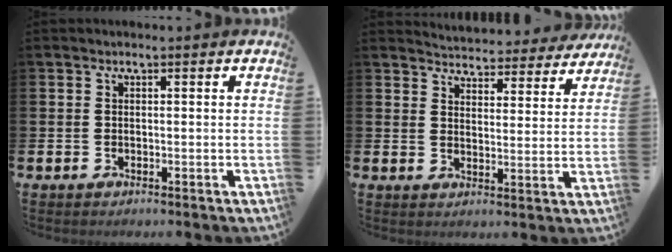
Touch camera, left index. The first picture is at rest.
{"total": 4.8, "force": [4.8, 0.7, -0.1], "torque": [-0.006, -0.043, 0.080]}